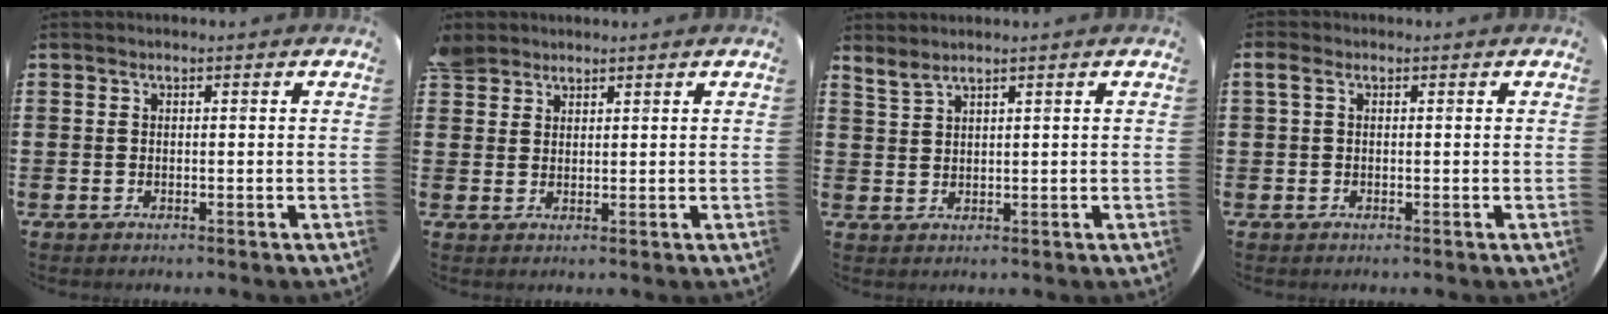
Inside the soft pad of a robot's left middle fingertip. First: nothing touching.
{"total": 2.4, "force": [2.1, 1.0, 0.0], "torque": [-0.005, 0.003, 0.044]}
{"total": 1.8, "force": [1.8, 0.0, 0.4], "torque": [-0.010, -0.001, 0.034]}
{"total": 0.8, "force": [0.2, 0.5, 0.6], "torque": [-0.015, 0.005, 0.002]}